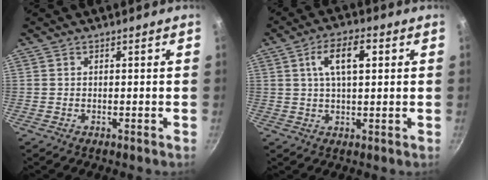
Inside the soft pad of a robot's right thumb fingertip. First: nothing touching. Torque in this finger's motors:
{"motor_torque": [-0.03, 2.13, 0.42, -0.46, 0.13]}